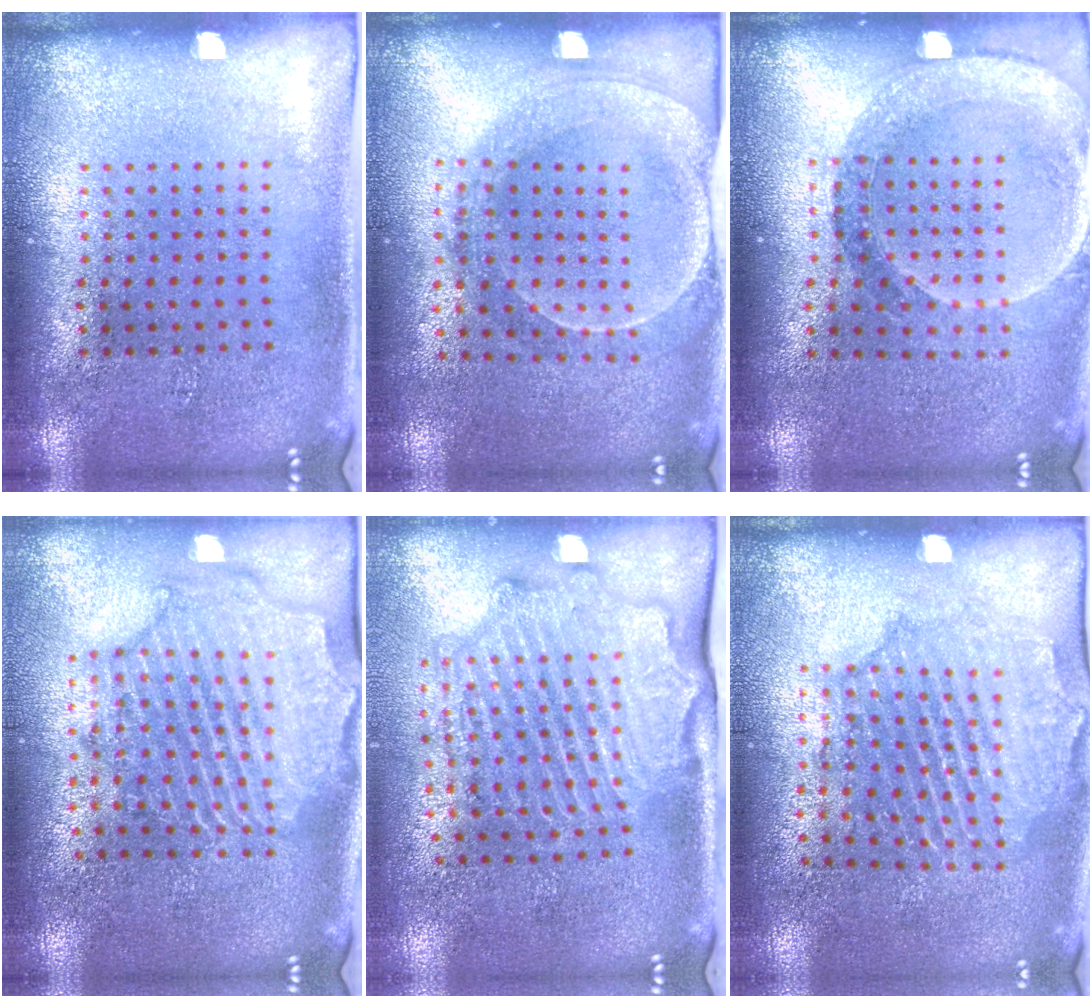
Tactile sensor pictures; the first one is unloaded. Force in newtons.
{"total": 1.8, "press": 1.8, "slide": 0.5}
{"total": 1.5, "press": 1.4, "slide": 0.5}
{"total": 2.3, "press": 2.2, "slide": 0.8}
{"total": 2.2, "press": 2.2, "slide": 0.2}
{"total": 1.6, "press": 1.6, "slide": 0.2}